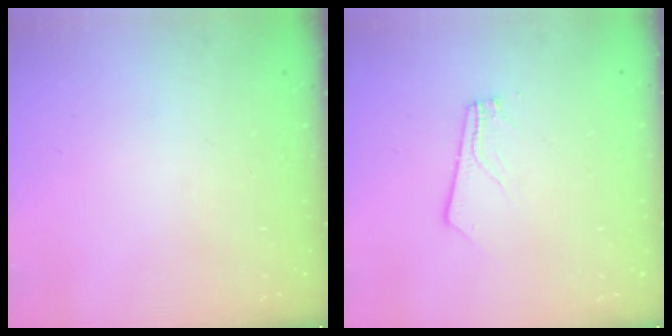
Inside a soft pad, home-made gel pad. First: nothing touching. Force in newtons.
{"total": 3.4, "press": 3.3, "slide": 0.4}